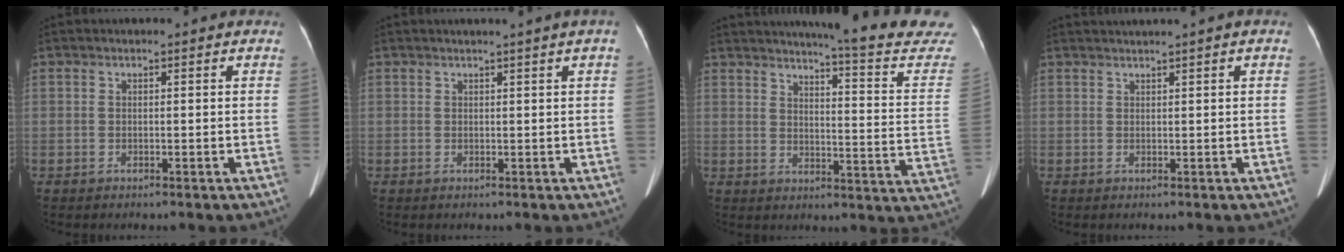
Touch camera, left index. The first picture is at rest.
{"total": 1.5, "force": [1.1, -0.5, 1.0], "torque": [-0.012, 0.002, 0.019]}
{"total": 19.7, "force": [18.1, -0.2, 7.7], "torque": [-0.099, -0.105, 0.202]}
{"total": 1.7, "force": [1.3, -0.7, 0.9], "torque": [-0.017, 0.009, 0.029]}